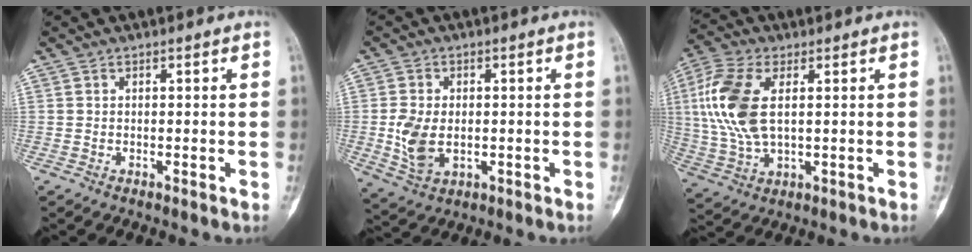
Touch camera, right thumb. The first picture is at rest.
{"total": 7.8, "force": [-0.6, 5.1, 5.8], "torque": [-0.113, -0.002, -0.001]}
{"total": 13.6, "force": [2.5, 7.0, 11.4], "torque": [-0.261, 0.002, 0.051]}